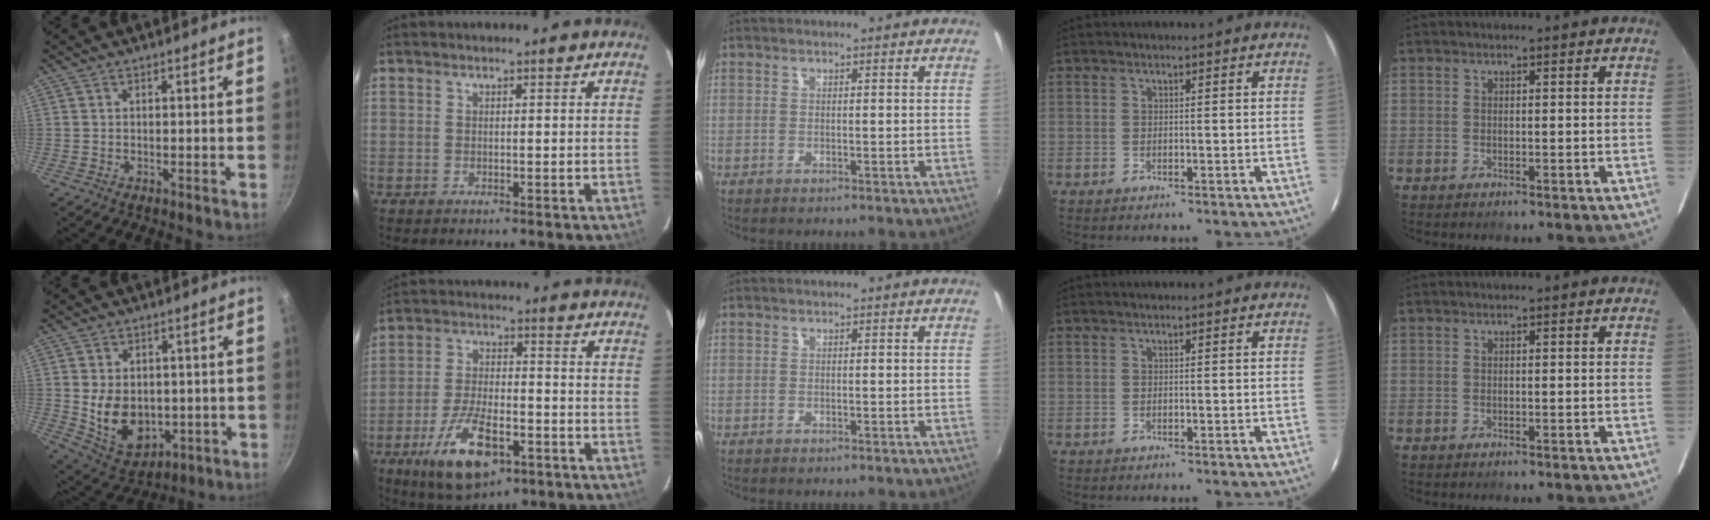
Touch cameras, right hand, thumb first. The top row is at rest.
{"thumb": {"total": 12.0, "force": [-0.5, 8.9, 8.0], "torque": [-0.108, -0.013, 0.016]}, "index": {"total": 13.7, "force": [-6.8, 5.6, 10.5], "torque": [-0.215, -0.018, -0.114]}}